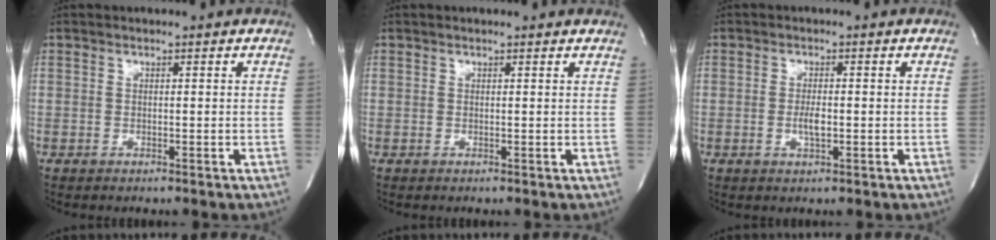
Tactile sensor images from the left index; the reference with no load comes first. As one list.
[{"total": 1.6, "force": [1.5, 0.0, 0.6], "torque": [-0.016, 0.007, 0.011]}, {"total": 2.4, "force": [-0.6, 0.6, 2.3], "torque": [-0.047, -0.003, -0.008]}]